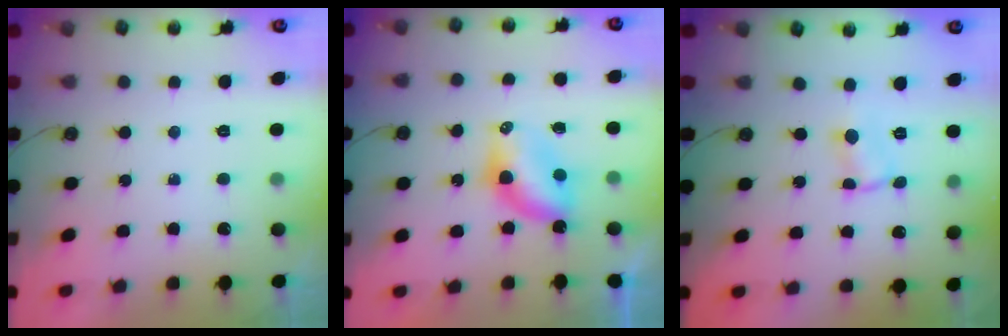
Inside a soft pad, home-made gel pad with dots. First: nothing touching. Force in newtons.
{"total": 6.8, "press": 6.8, "slide": 0.3}
{"total": 1.0, "press": 1.0, "slide": 0.2}